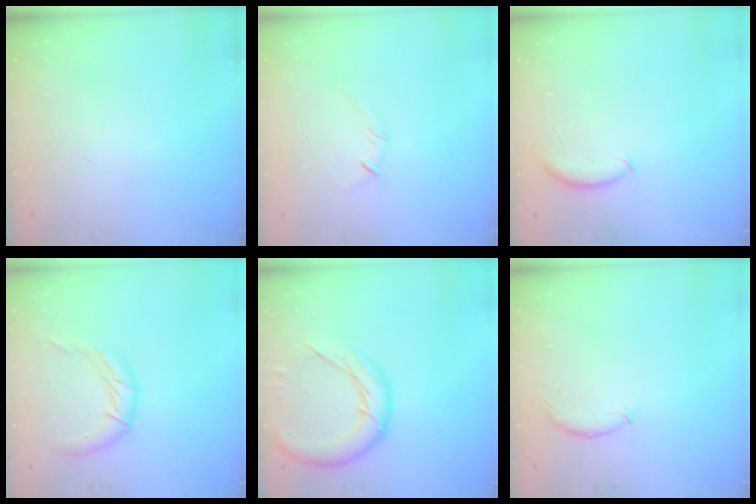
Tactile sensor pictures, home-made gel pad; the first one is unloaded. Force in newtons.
{"total": 4.1, "press": 4.0, "slide": 0.9}
{"total": 6.8, "press": 6.8, "slide": 0.6}
{"total": 10.8, "press": 10.7, "slide": 1.3}
{"total": 14.2, "press": 14.2, "slide": 0.8}
{"total": 6.1, "press": 6.0, "slide": 1.0}